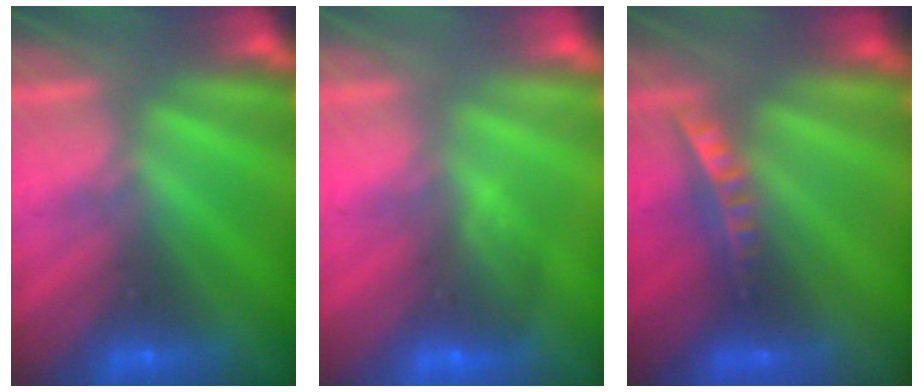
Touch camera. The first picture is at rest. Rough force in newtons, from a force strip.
{"total": 3.0}
{"total": 5.7}